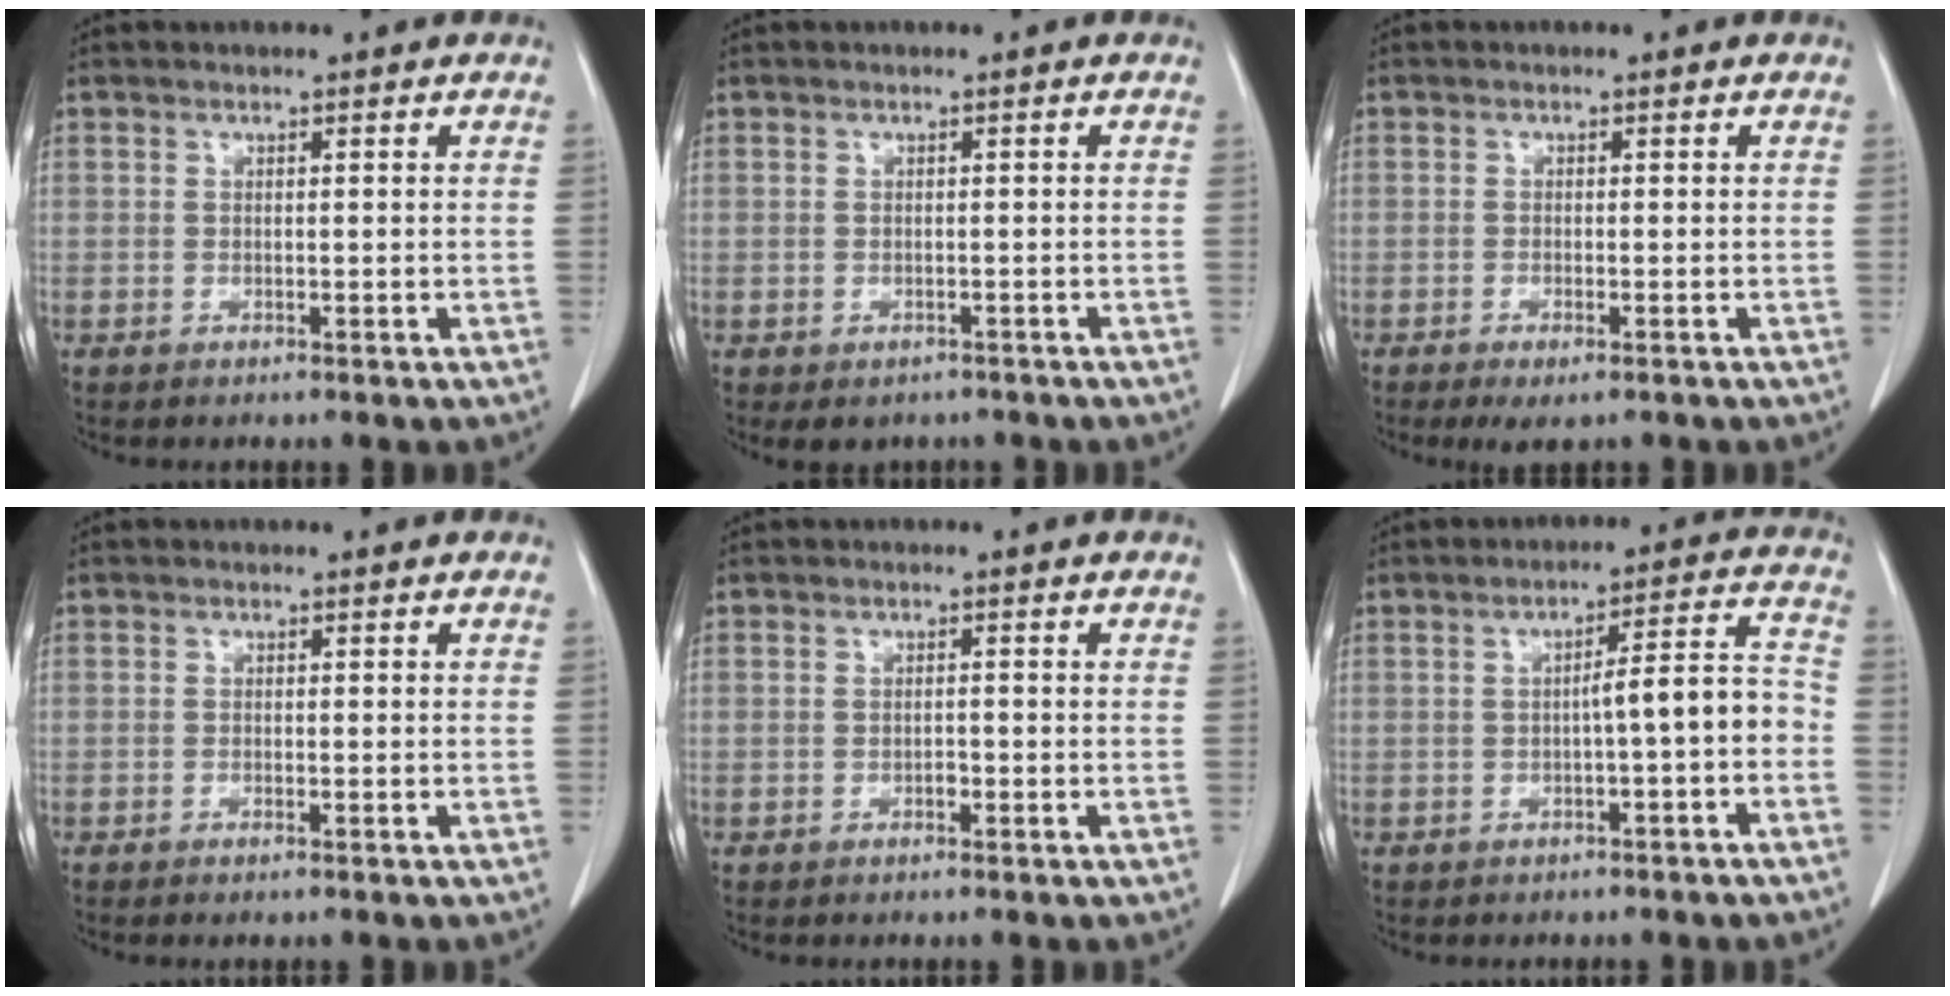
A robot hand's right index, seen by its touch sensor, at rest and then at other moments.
{"total": 3.0, "force": [-2.0, 2.1, 0.6], "torque": [0.000, 0.004, -0.024]}
{"total": 3.3, "force": [-2.2, 0.9, 2.3], "torque": [-0.032, -0.005, -0.030]}
{"total": 0.8, "force": [-0.6, 0.1, 0.5], "torque": [-0.013, -0.002, -0.009]}
{"total": 0.8, "force": [-0.4, 0.4, 0.5], "torque": [-0.009, 0.003, -0.007]}
{"total": 6.4, "force": [-1.9, 0.6, 6.1], "torque": [-0.080, 0.028, -0.026]}